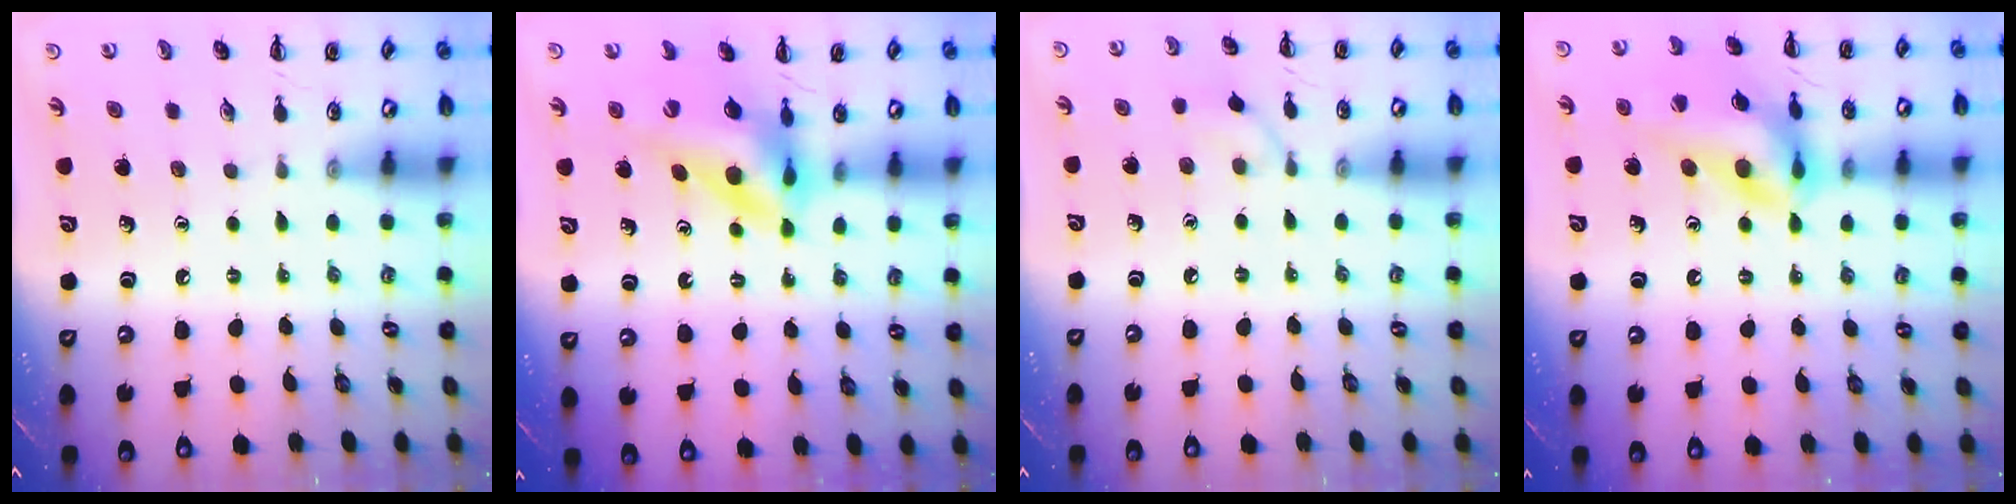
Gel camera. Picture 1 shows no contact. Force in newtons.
{"total": 11.4, "press": 10.7, "slide": 3.9}
{"total": 6.0, "press": 5.8, "slide": 1.5}
{"total": 16.0, "press": 15.7, "slide": 2.7}